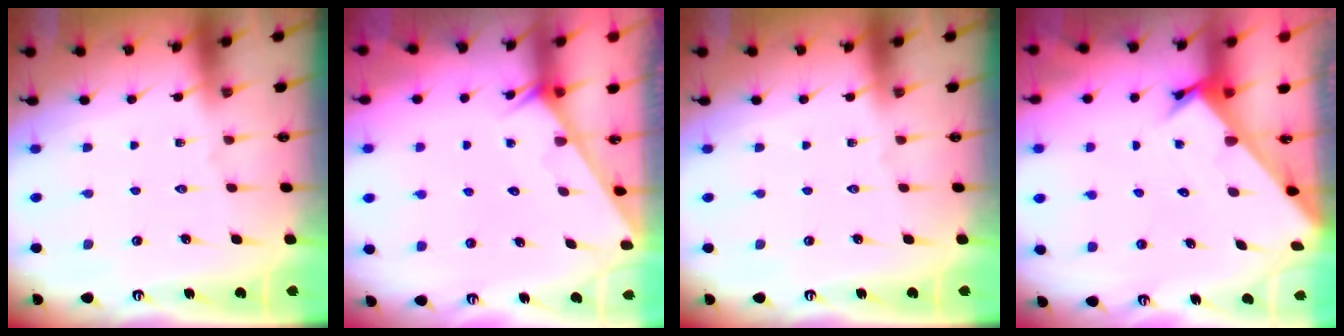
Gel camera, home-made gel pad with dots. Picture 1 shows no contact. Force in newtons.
{"total": 1.5, "press": 1.5, "slide": 0.1}
{"total": 0.0}
{"total": 2.2, "press": 2.2, "slide": 0.1}